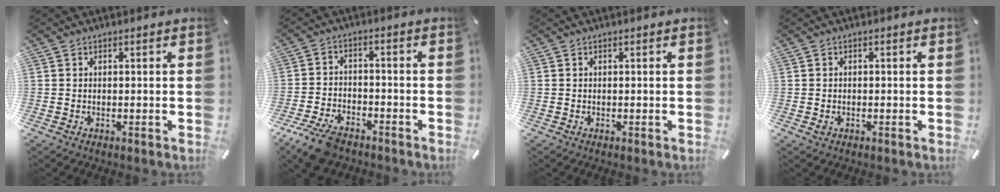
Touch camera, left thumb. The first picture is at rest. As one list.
[{"total": 8.1, "force": [-5.9, 3.9, 4.0], "torque": [-0.083, 0.025, -0.111]}, {"total": 0.0}, {"total": 1.0, "force": [-0.3, 0.8, 0.6], "torque": [-0.011, 0.001, -0.007]}]